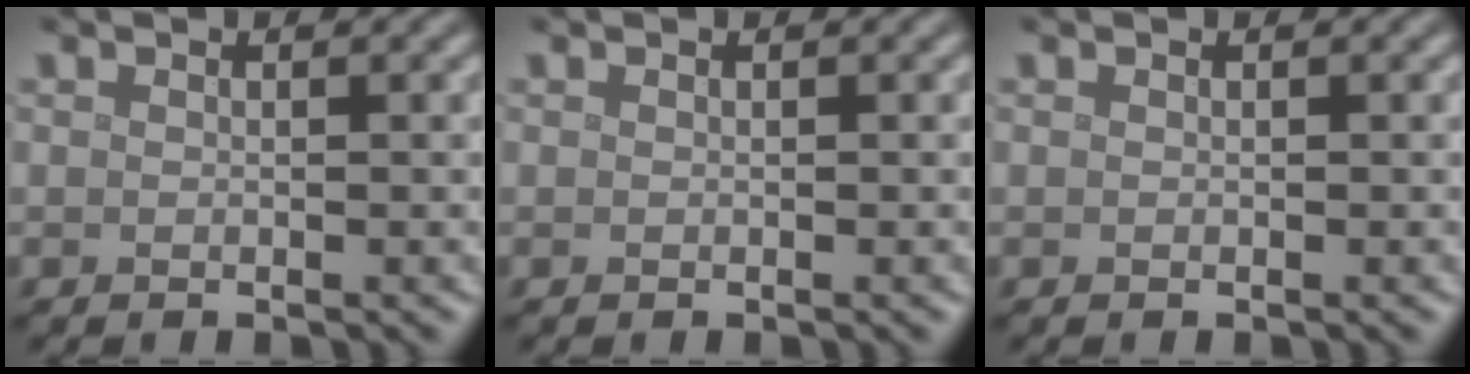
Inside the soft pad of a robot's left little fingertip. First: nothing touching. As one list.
[{"total": 0.0}, {"total": 0.0}]